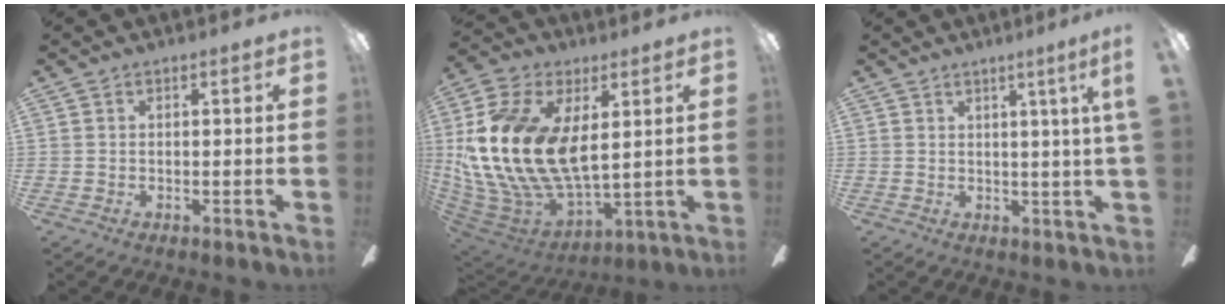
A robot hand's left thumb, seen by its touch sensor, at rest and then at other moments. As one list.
[{"total": 22.7, "force": [4.8, 12.8, 18.1], "torque": [-0.415, -0.027, 0.091]}, {"total": 4.2, "force": [1.7, -0.5, 3.8], "torque": [-0.057, -0.012, 0.023]}]